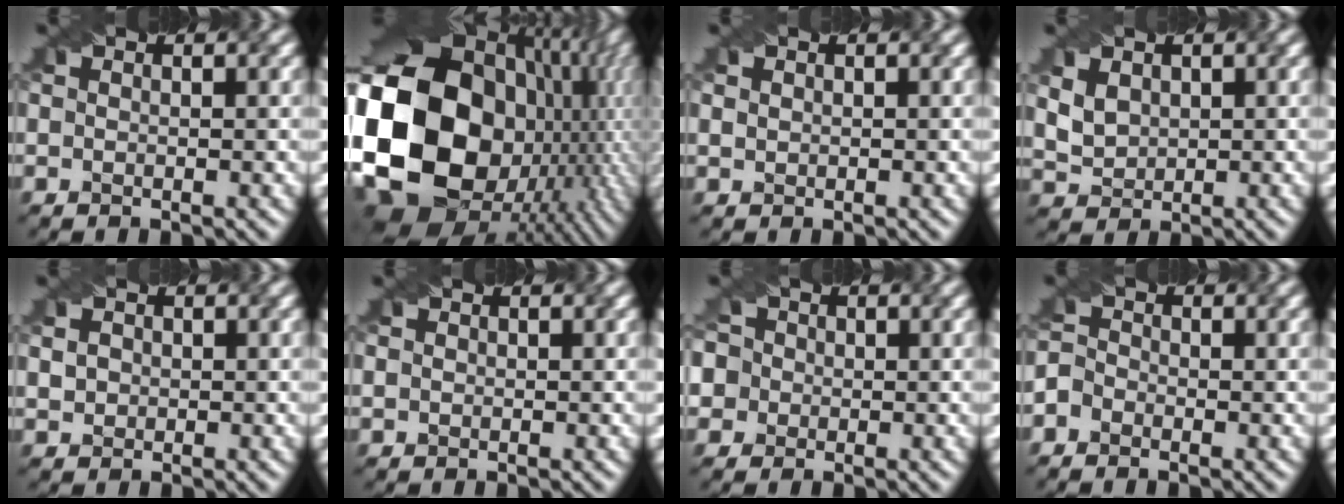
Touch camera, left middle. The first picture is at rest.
{"total": 23.2, "force": [-1.9, 18.4, 14.0], "torque": [-0.332, -0.033, -0.032]}
{"total": 1.5, "force": [0.9, 1.1, 0.6], "torque": [-0.021, 0.007, 0.016]}
{"total": 3.9, "force": [1.7, 2.9, 1.9], "torque": [-0.063, 0.011, 0.041]}
{"total": 2.2, "force": [0.7, 1.9, 1.0], "torque": [-0.022, 0.012, 0.012]}
{"total": 1.5, "force": [0.6, 1.2, 0.6], "torque": [-0.009, 0.013, 0.006]}
{"total": 5.7, "force": [0.3, 5.3, 2.1], "torque": [-0.036, 0.043, -0.020]}
{"total": 1.9, "force": [-1.3, 1.2, 0.5], "torque": [-0.006, 0.015, -0.025]}